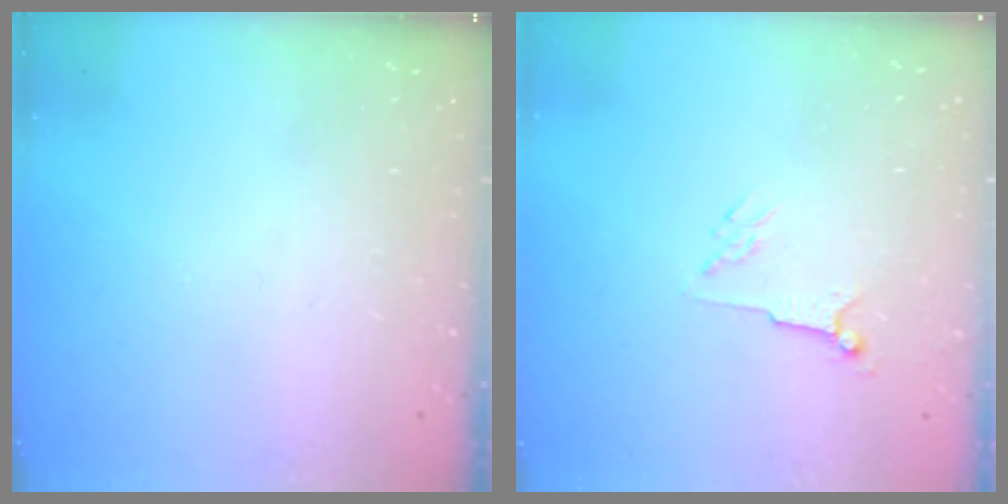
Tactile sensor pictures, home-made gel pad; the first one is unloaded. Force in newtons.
{"total": 4.5, "press": 4.4, "slide": 1.0}